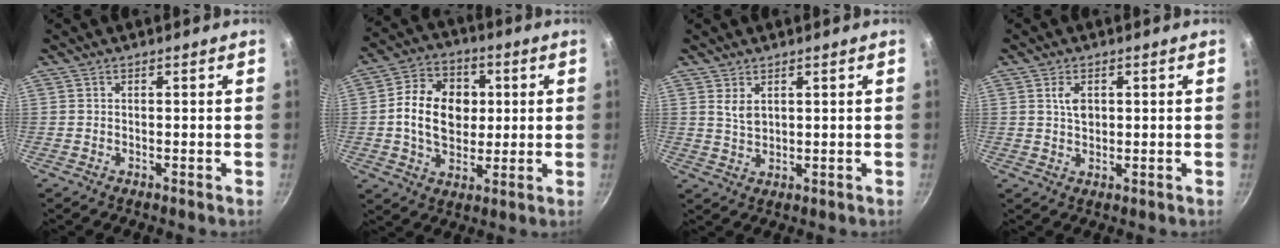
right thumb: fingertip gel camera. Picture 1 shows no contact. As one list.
[{"total": 13.6, "force": [1.2, 10.3, 8.7], "torque": [-0.122, 0.011, 0.012]}, {"total": 3.2, "force": [1.5, 1.8, 2.2], "torque": [-0.037, -0.013, 0.033]}, {"total": 3.6, "force": [0.9, 2.3, 2.6], "torque": [-0.036, -0.004, 0.018]}]